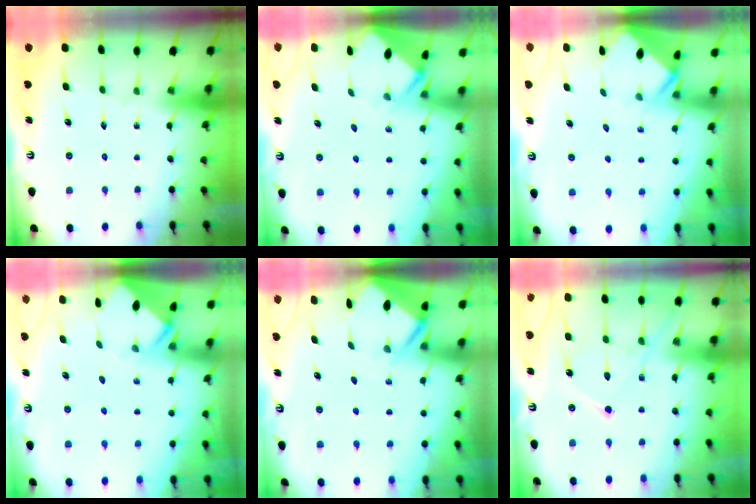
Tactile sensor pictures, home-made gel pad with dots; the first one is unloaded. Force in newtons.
{"total": 3.0, "press": 3.0, "slide": 0.1}
{"total": 2.4, "press": 2.4, "slide": 0.1}
{"total": 3.4, "press": 3.4, "slide": 0.2}
{"total": 2.8, "press": 2.8, "slide": 0.1}
{"total": 12.0, "press": 11.9, "slide": 1.4}